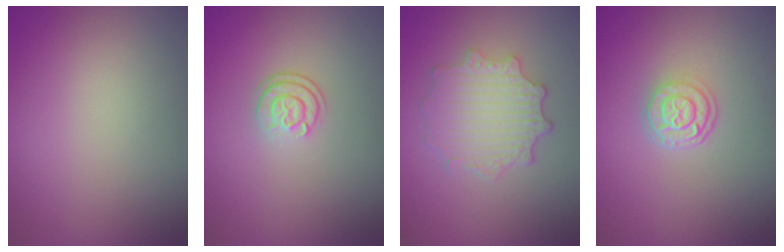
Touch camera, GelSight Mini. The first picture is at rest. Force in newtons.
{"total": 2.1, "press": 1.8, "slide": 1.2}
{"total": 4.6, "press": 3.8, "slide": 2.7}
{"total": 2.8, "press": 2.1, "slide": 1.8}